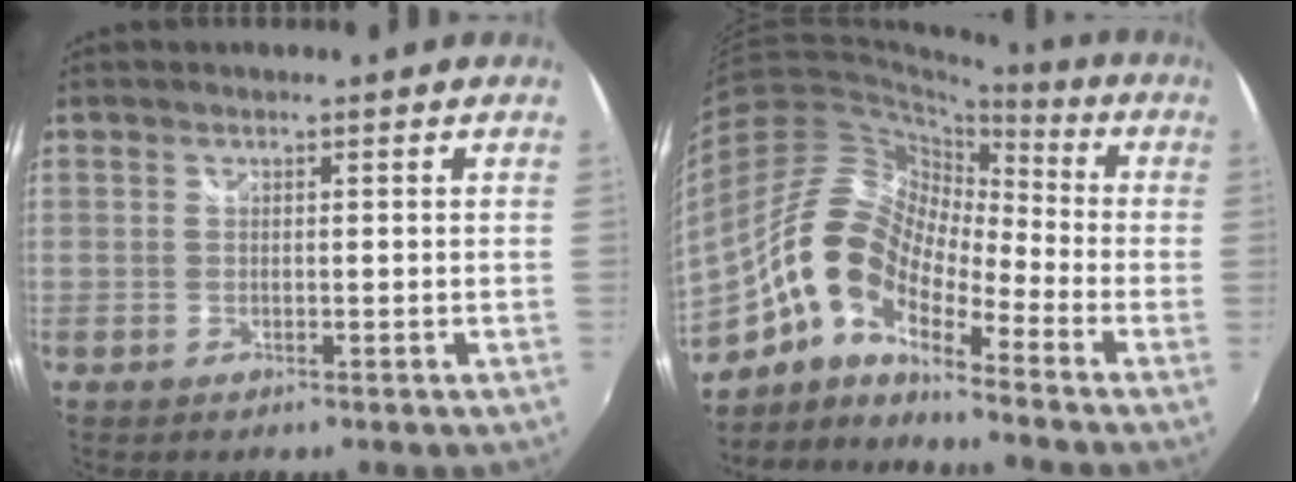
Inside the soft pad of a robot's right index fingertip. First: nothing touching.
{"total": 12.7, "force": [-6.7, 5.6, 9.2], "torque": [-0.161, 0.018, -0.145]}